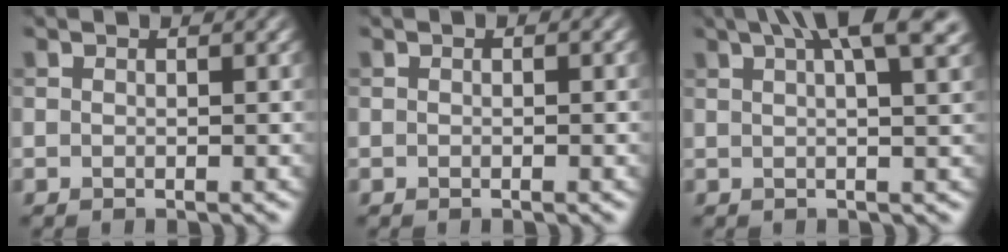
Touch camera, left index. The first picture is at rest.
{"total": 0.6, "force": [-0.1, 0.3, 0.5], "torque": [-0.006, 0.000, -0.001]}
{"total": 9.0, "force": [4.8, 2.6, 7.1], "torque": [-0.067, 0.031, 0.046]}